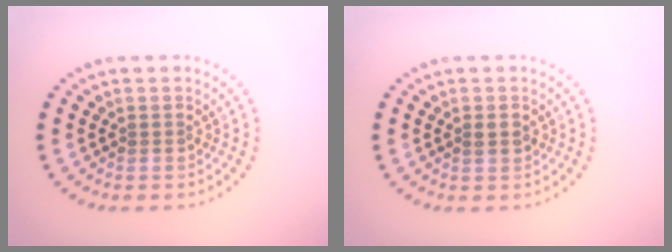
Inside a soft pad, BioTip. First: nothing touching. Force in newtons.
{"total": 1.2, "press": 1.2, "slide": 0.1}